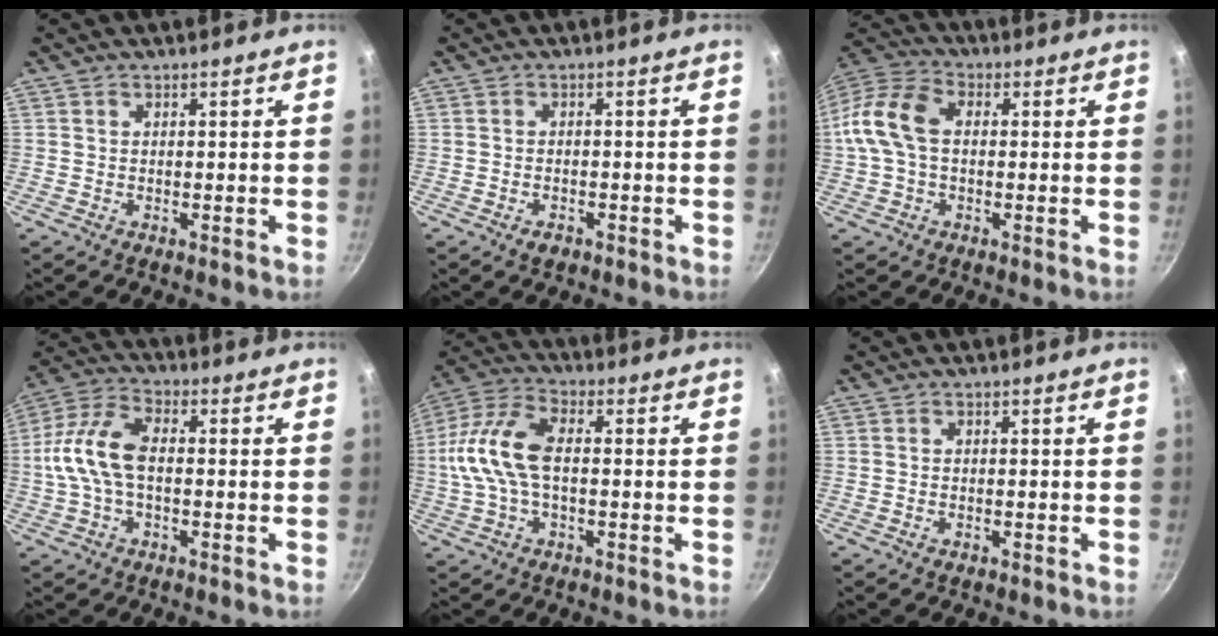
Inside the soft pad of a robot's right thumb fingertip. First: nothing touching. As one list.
[{"total": 2.0, "force": [-1.3, 1.2, 1.0], "torque": [-0.017, 0.009, -0.019]}, {"total": 11.5, "force": [0.5, 7.6, 8.6], "torque": [-0.164, 0.033, -0.008]}, {"total": 11.3, "force": [-0.7, 6.0, 9.5], "torque": [-0.190, 0.033, -0.028]}, {"total": 13.1, "force": [-0.3, 6.9, 11.1], "torque": [-0.228, 0.033, -0.022]}, {"total": 0.6, "force": [-0.3, 0.3, 0.3], "torque": [-0.006, 0.000, -0.008]}]